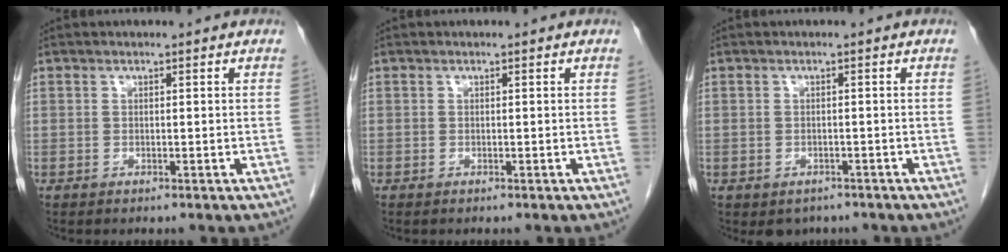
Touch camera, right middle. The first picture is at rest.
{"total": 0.0}
{"total": 2.9, "force": [-2.2, 1.9, 0.6], "torque": [-0.006, 0.003, -0.025]}